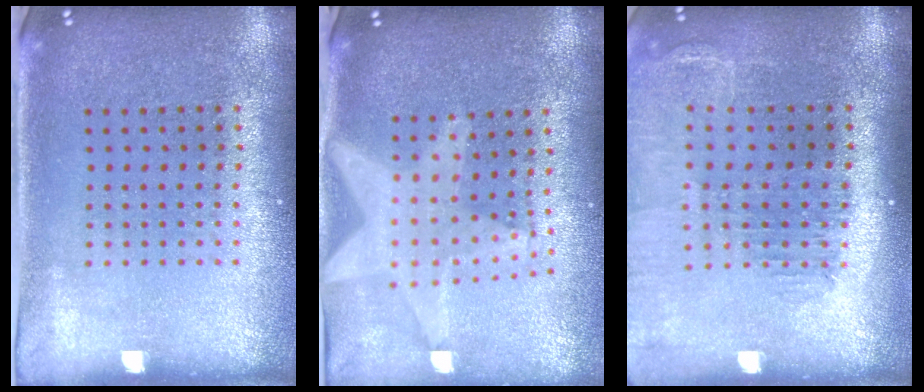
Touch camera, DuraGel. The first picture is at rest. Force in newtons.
{"total": 2.1, "press": 1.7, "slide": 1.2}
{"total": 1.4, "press": 1.4, "slide": 0.2}